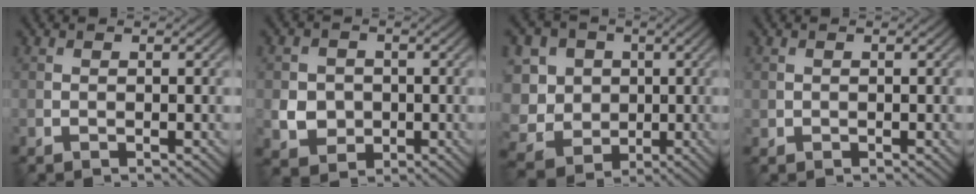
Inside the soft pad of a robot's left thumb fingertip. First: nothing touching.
{"total": 4.2, "force": [-0.6, 3.8, 1.7], "torque": [-0.042, -0.006, -0.016]}
{"total": 10.2, "force": [-0.8, 9.0, 4.7], "torque": [-0.167, -0.001, -0.028]}
{"total": 0.6, "force": [0.1, 0.6, 0.1], "torque": [-0.001, -0.004, 0.003]}